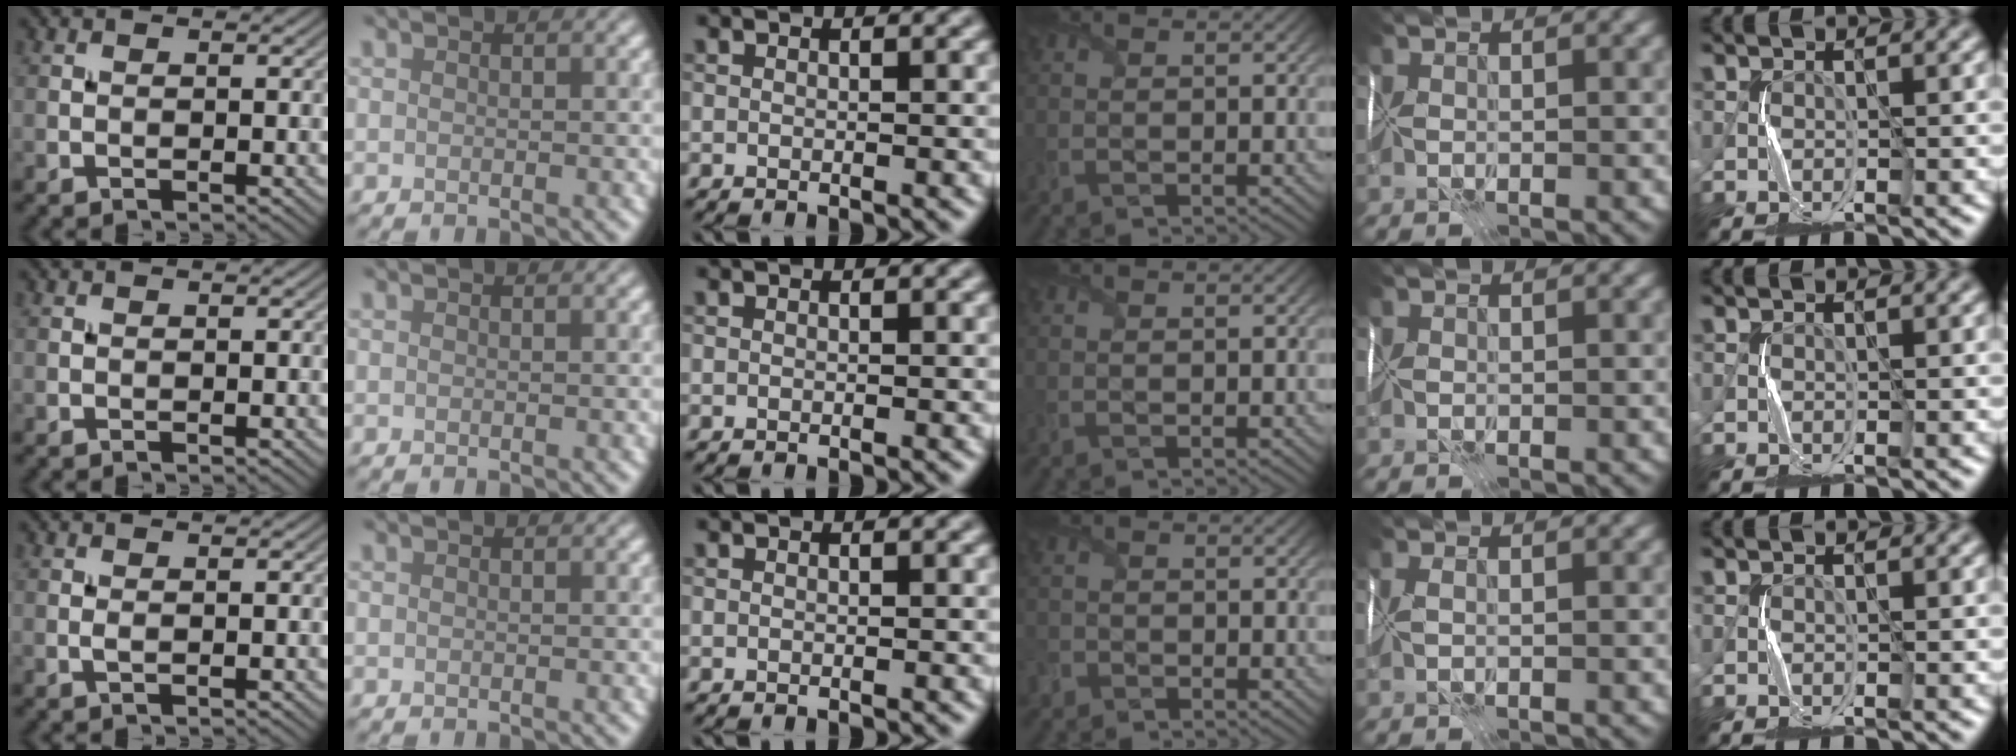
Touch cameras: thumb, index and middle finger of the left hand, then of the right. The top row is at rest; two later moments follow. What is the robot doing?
{"motion": "fold", "object": "shipping label"}